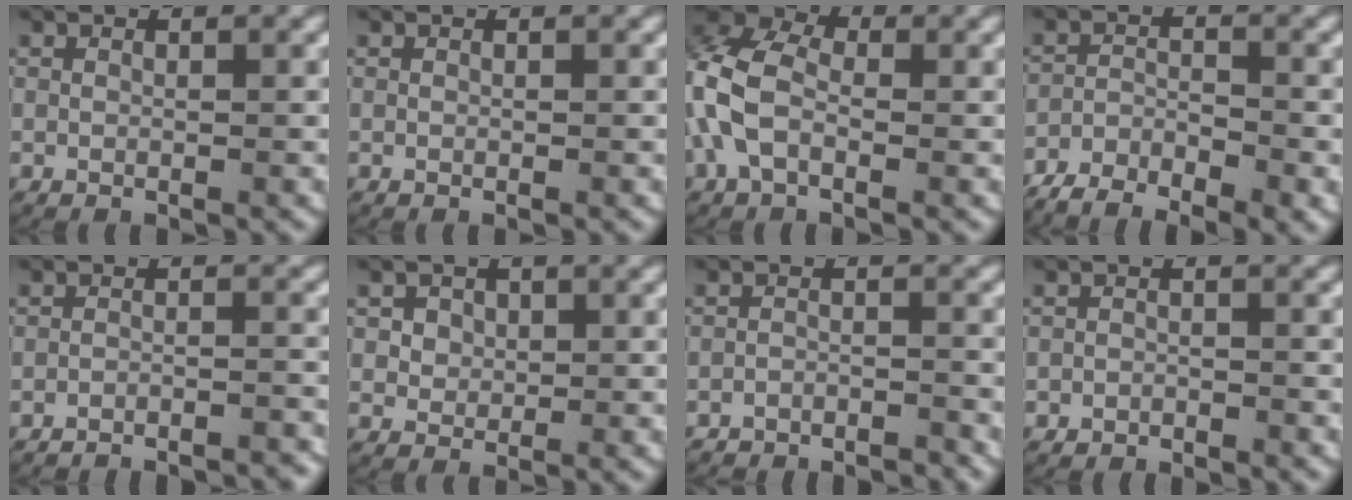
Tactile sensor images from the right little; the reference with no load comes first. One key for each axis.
{"total": 0.0}
{"total": 8.8, "fx": 0.7, "fy": 7.2, "fz": 5.0, "tx": -0.126, "ty": 0.006, "tz": -0.006}
{"total": 5.6, "fx": -4.7, "fy": 2.2, "fz": 2.2, "tx": -0.032, "ty": -0.015, "tz": -0.077}
{"total": 5.2, "fx": -5.0, "fy": 1.1, "fz": 1.0, "tx": -0.008, "ty": -0.014, "tz": -0.080}
{"total": 2.0, "fx": 0.3, "fy": 1.8, "fz": 0.6, "tx": -0.016, "ty": -0.003, "tz": 0.011}
{"total": 3.4, "fx": -3.3, "fy": 0.7, "fz": 0.2, "tx": -0.002, "ty": -0.012, "tz": -0.058}
{"total": 1.5, "fx": -1.4, "fy": 0.5, "fz": -0.1, "tx": 0.001, "ty": -0.008, "tz": -0.023}